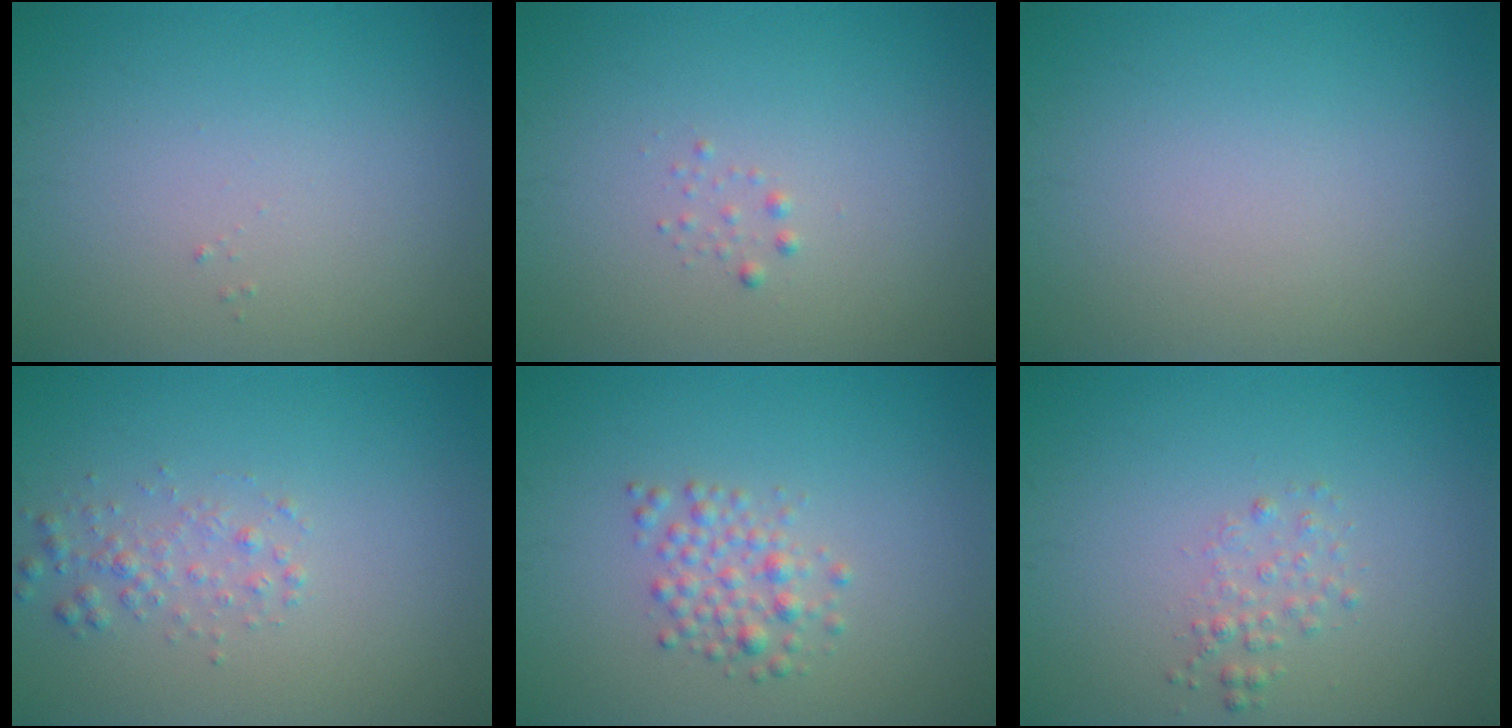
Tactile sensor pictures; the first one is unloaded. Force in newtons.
{"total": 0.6, "press": 0.6, "slide": 0.0}
{"total": 0.0}
{"total": 1.6, "press": 1.6, "slide": 0.0}
{"total": 2.2, "press": 2.2, "slide": 0.0}
{"total": 1.3, "press": 1.3, "slide": 0.1}